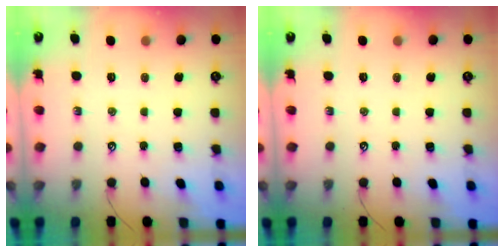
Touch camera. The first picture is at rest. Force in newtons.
{"total": 0.0}